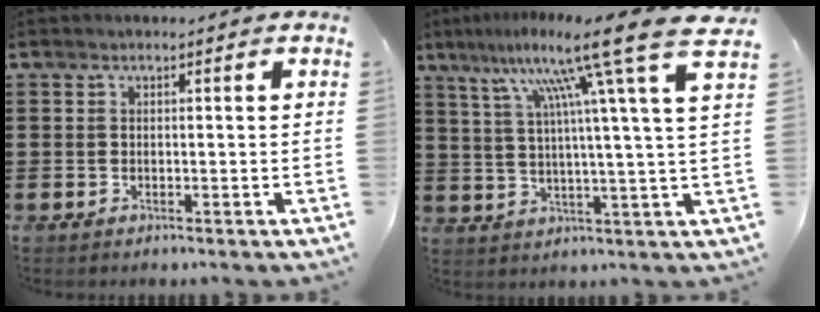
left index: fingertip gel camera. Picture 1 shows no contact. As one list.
[{"total": 15.3, "force": [8.5, -0.9, 12.7], "torque": [-0.237, -0.038, 0.116]}]